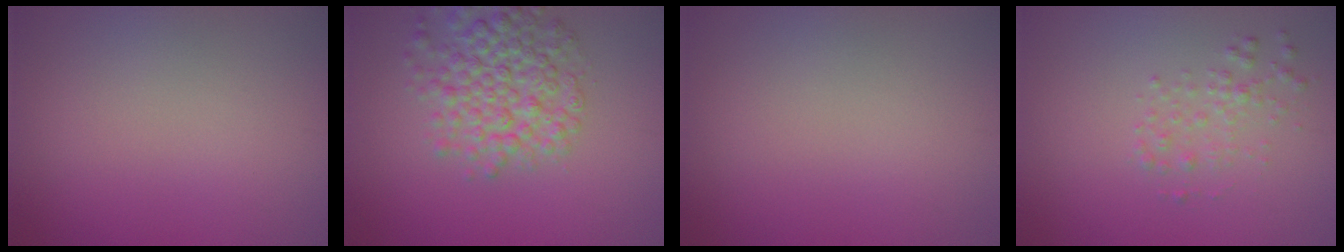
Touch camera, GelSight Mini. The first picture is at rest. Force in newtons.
{"total": 5.7, "press": 5.7, "slide": 0.2}
{"total": 0.0}
{"total": 1.6, "press": 1.6, "slide": 0.0}